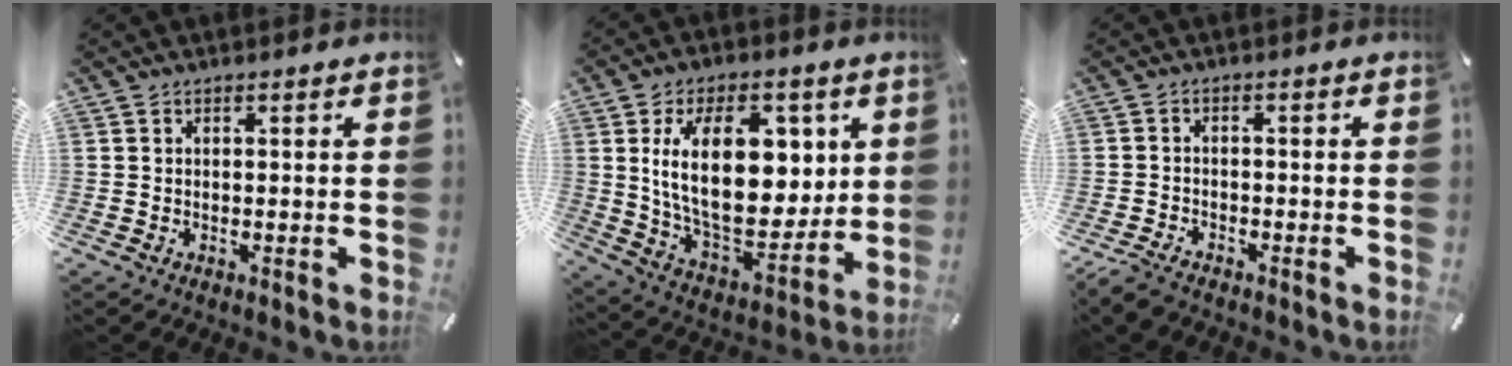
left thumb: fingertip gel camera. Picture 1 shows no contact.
{"total": 22.2, "force": [6.1, 13.3, 16.6], "torque": [-0.289, -0.029, 0.102]}
{"total": 3.1, "force": [-2.7, 0.9, 1.1], "torque": [-0.037, 0.008, -0.058]}